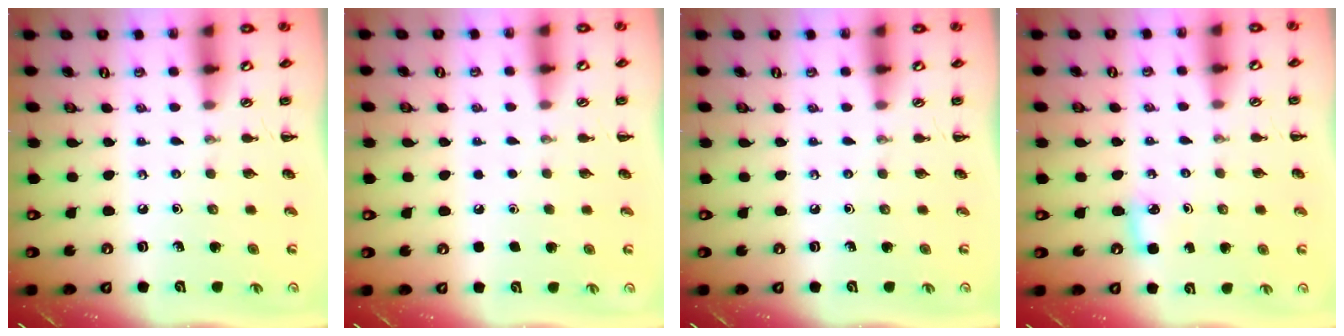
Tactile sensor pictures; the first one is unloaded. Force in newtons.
{"total": 1.5, "press": 1.5, "slide": 0.1}
{"total": 0.0}
{"total": 4.9, "press": 4.5, "slide": 1.7}